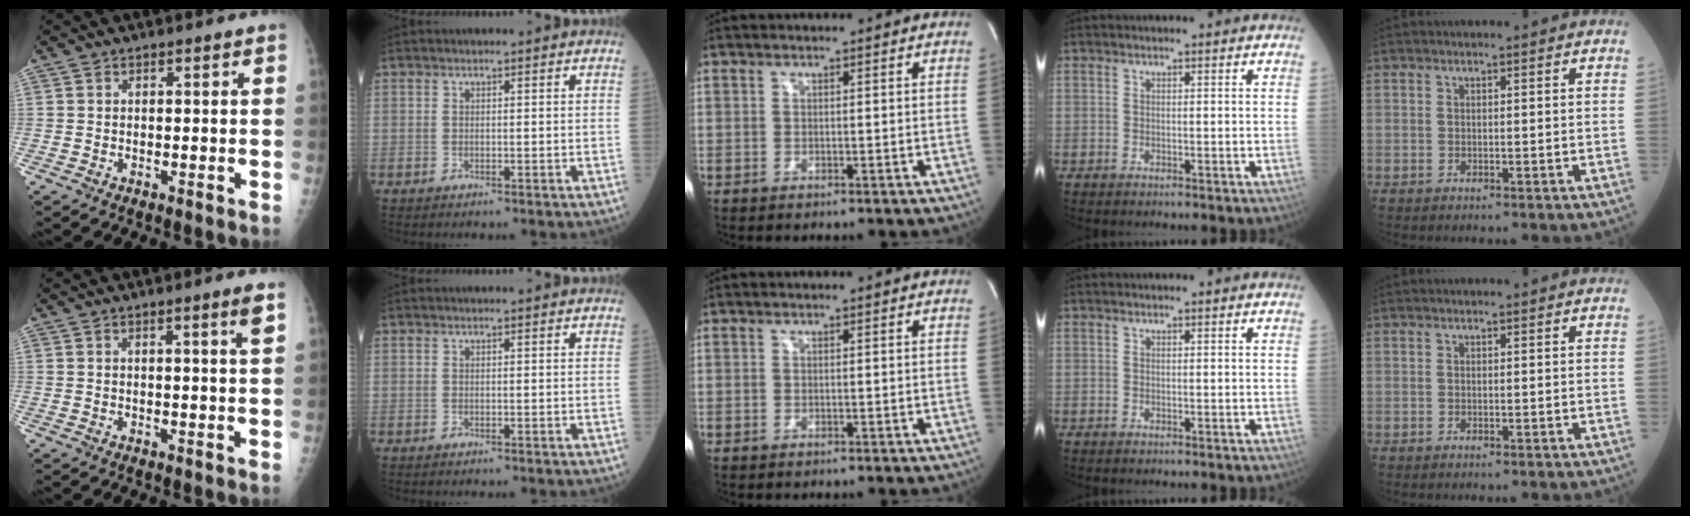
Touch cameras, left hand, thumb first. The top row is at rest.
{"thumb": {"total": 2.8, "force": [1.4, -0.5, 2.3], "torque": [-0.035, -0.011, 0.022]}}